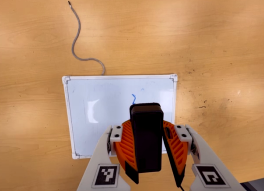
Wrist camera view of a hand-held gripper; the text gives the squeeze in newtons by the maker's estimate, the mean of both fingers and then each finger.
{"total": 8.0, "left": 8.6, "right": 7.4}